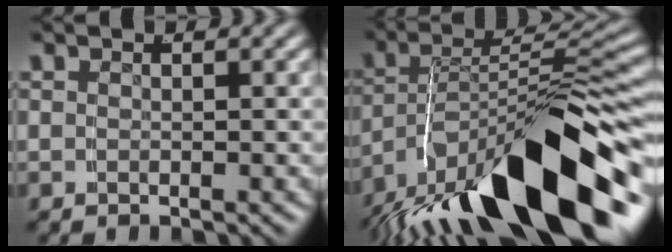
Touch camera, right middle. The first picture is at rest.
{"total": 15.4, "force": [-8.0, 6.3, 11.6], "torque": [-0.193, -0.010, -0.116]}